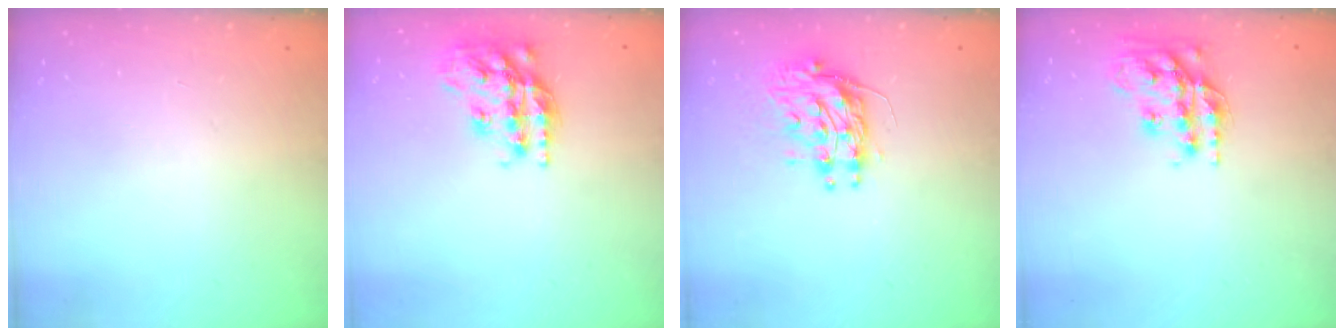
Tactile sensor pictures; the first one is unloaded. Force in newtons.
{"total": 18.6, "press": 18.5, "slide": 1.5}
{"total": 10.4, "press": 10.4, "slide": 0.9}
{"total": 17.1, "press": 17.1, "slide": 1.4}